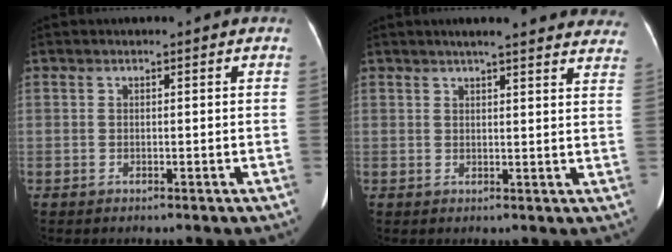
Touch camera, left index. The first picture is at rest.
{"total": 18.8, "force": [17.0, 2.3, 7.7], "torque": [-0.084, -0.006, 0.185]}